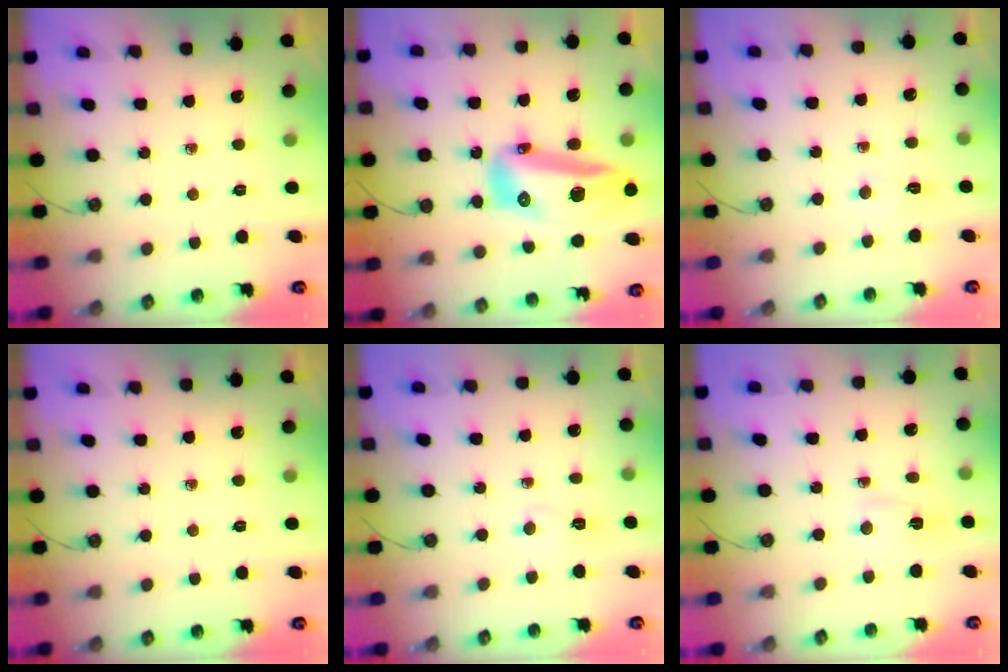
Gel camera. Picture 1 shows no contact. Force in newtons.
{"total": 28.5, "press": 22.7, "slide": 17.3}
{"total": 2.8, "press": 2.7, "slide": 0.5}
{"total": 0.0}
{"total": 4.1, "press": 3.8, "slide": 1.6}
{"total": 2.9, "press": 1.6, "slide": 2.4}